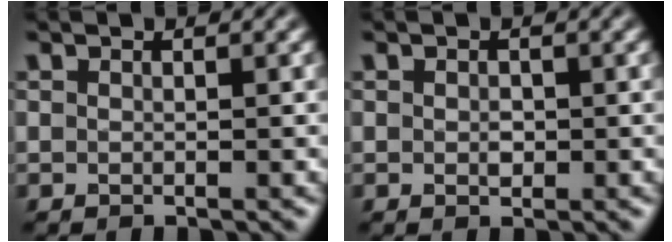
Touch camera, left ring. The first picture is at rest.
{"total": 0.9, "force": [-0.1, 0.6, 0.7], "torque": [-0.010, -0.003, -0.001]}